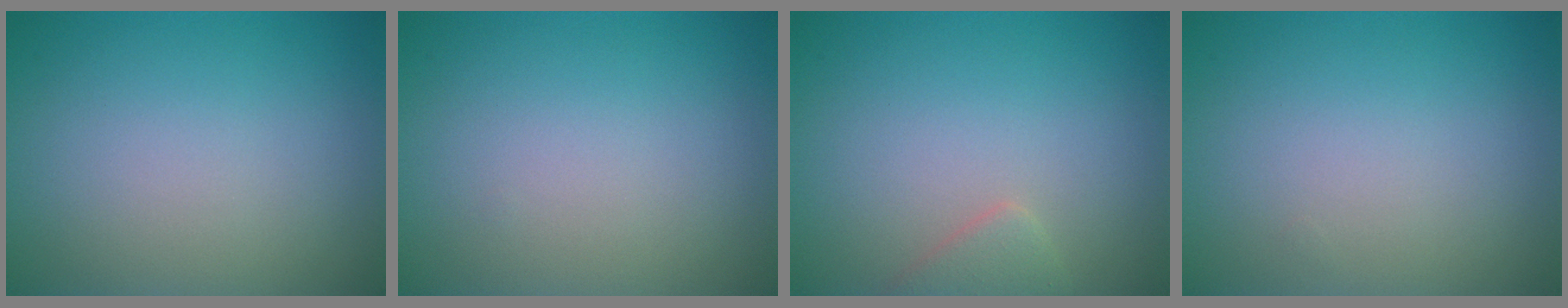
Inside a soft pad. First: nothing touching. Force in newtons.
{"total": 0.0}
{"total": 1.5, "press": 1.5, "slide": 0.1}
{"total": 0.0}